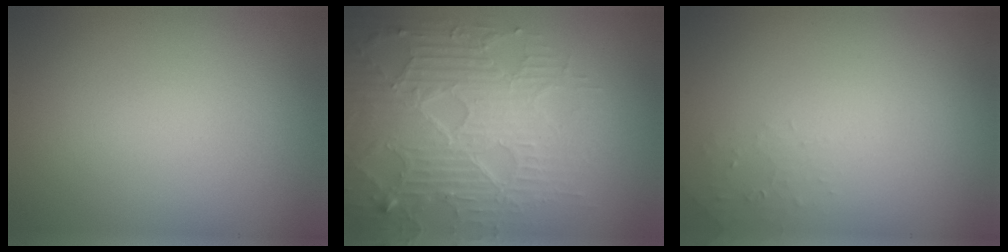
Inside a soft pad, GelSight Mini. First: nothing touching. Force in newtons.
{"total": 7.4, "press": 5.9, "slide": 4.4}
{"total": 0.9, "press": 0.9, "slide": 0.2}